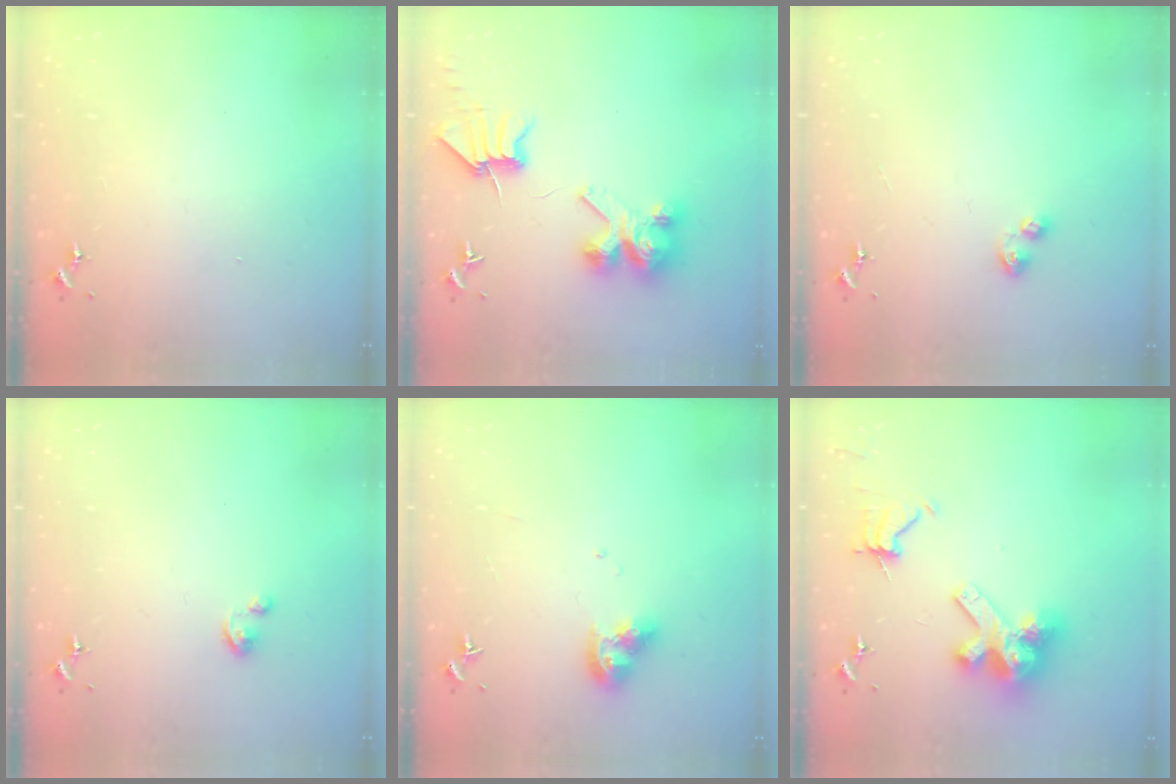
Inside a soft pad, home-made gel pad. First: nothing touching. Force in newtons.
{"total": 8.7, "press": 8.6, "slide": 1.2}
{"total": 4.8, "press": 4.8, "slide": 0.7}
{"total": 2.8, "press": 2.8, "slide": 0.2}
{"total": 10.1, "press": 10.0, "slide": 1.1}
{"total": 14.8, "press": 14.7, "slide": 1.8}